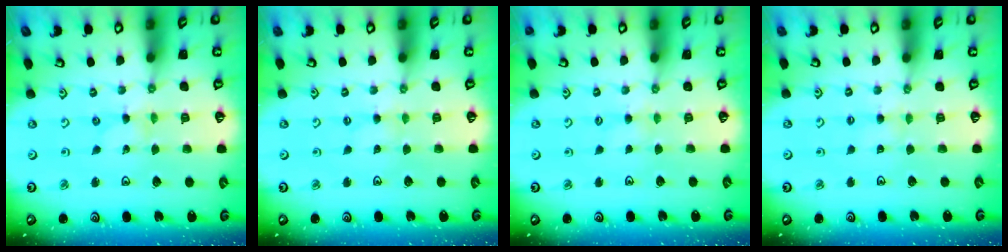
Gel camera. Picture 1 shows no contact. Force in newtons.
{"total": 1.7, "press": 1.7, "slide": 0.3}
{"total": 2.2, "press": 2.2, "slide": 0.3}
{"total": 2.3, "press": 2.3, "slide": 0.4}